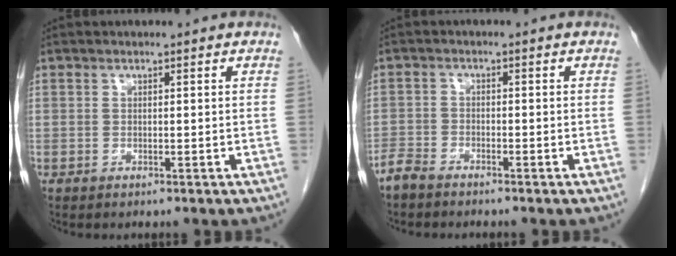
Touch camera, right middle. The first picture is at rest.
{"total": 2.8, "force": [-2.6, 0.7, 0.8], "torque": [-0.015, -0.004, -0.048]}